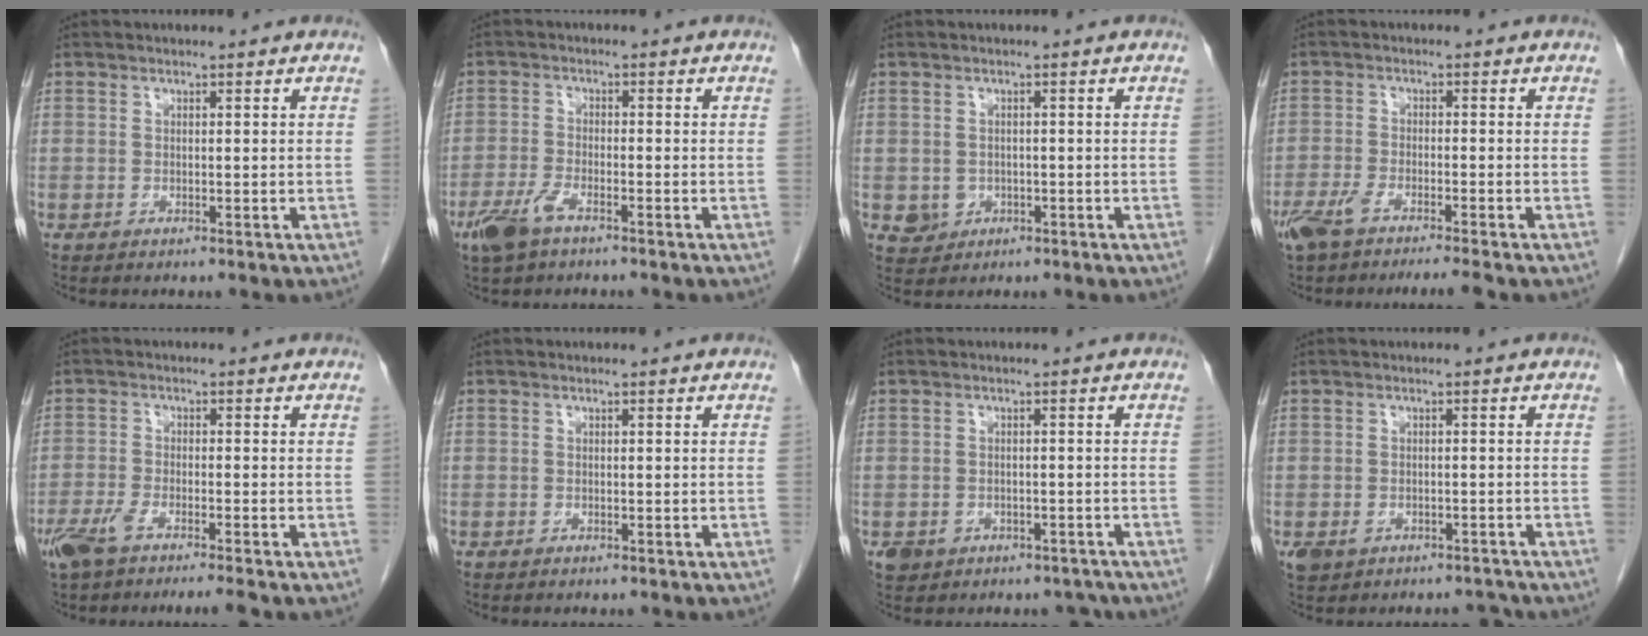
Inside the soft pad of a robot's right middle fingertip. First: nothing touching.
{"total": 4.9, "force": [-3.2, 1.5, 3.4], "torque": [-0.080, -0.006, -0.061]}
{"total": 3.0, "force": [-0.7, 2.8, 0.7], "torque": [-0.009, 0.003, -0.001]}
{"total": 7.1, "force": [-5.5, 0.4, 4.4], "torque": [-0.077, -0.009, -0.096]}
{"total": 6.6, "force": [-5.0, 0.4, 4.3], "torque": [-0.076, -0.009, -0.086]}
{"total": 0.5, "force": [-0.3, 0.4, 0.0], "torque": [-0.005, 0.003, -0.008]}
{"total": 5.3, "force": [-3.5, 3.9, 0.7], "torque": [-0.008, 0.015, -0.042]}
{"total": 4.1, "force": [-3.1, 2.5, 1.1], "torque": [-0.016, 0.008, -0.042]}